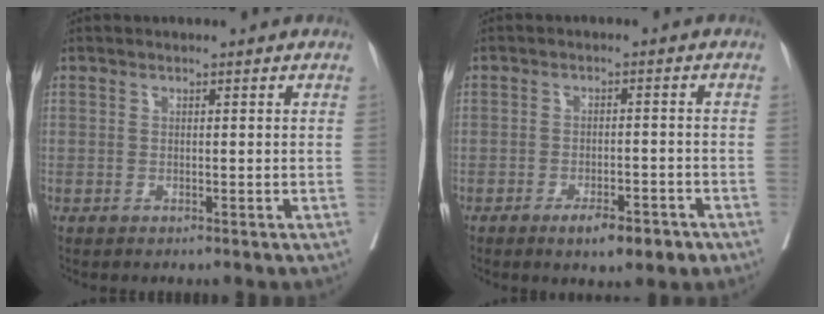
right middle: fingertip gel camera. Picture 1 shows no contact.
{"total": 5.2, "force": [-3.3, 1.4, 3.8], "torque": [-0.055, -0.002, -0.043]}